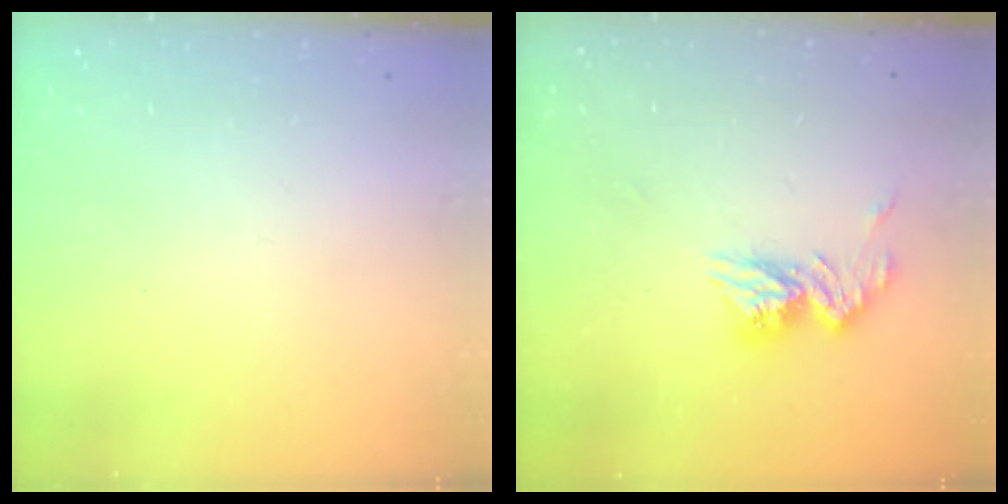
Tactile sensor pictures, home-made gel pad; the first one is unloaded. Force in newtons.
{"total": 11.5, "press": 11.4, "slide": 1.1}